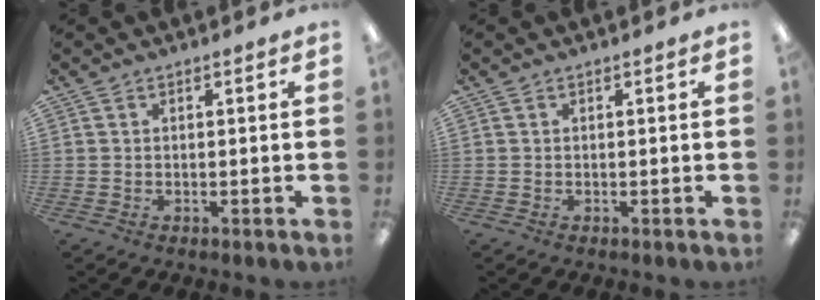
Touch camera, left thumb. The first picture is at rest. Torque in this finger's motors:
{"motor_torque": [0.01, 0.00, 0.00, 0.00, 0.00]}